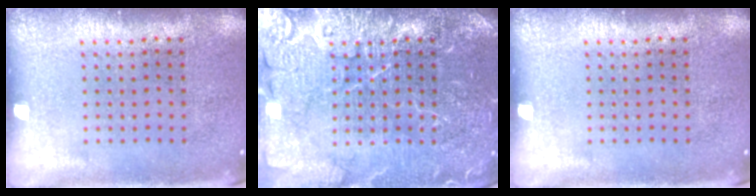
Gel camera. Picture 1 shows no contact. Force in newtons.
{"total": 4.7, "press": 4.7, "slide": 0.7}
{"total": 0.0}